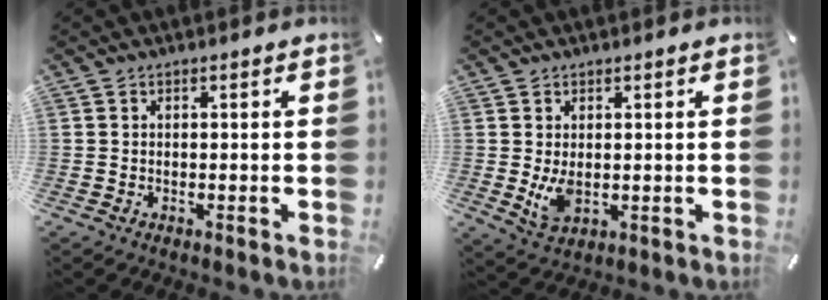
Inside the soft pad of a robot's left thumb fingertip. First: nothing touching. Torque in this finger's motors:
{"motor_torque": [0.26, 0.75, 0.03, -0.02, 0.01]}